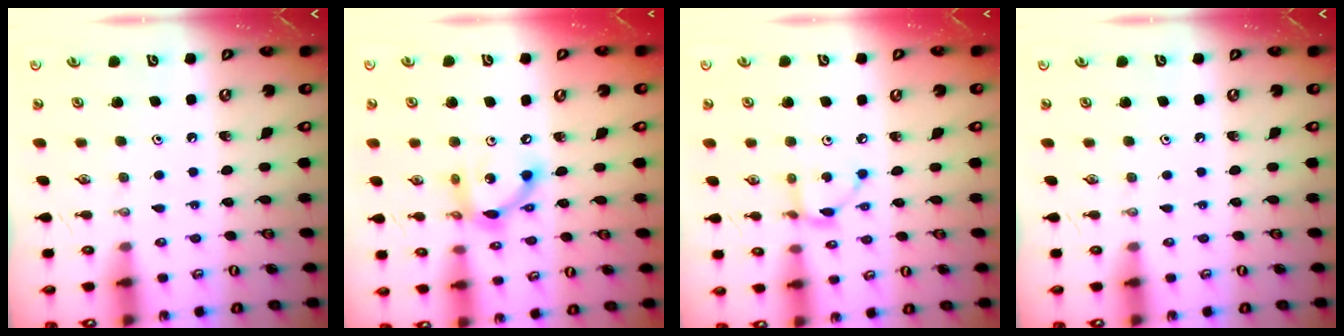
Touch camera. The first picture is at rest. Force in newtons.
{"total": 11.9, "press": 11.9, "slide": 0.8}
{"total": 4.4, "press": 4.4, "slide": 0.0}
{"total": 0.0}